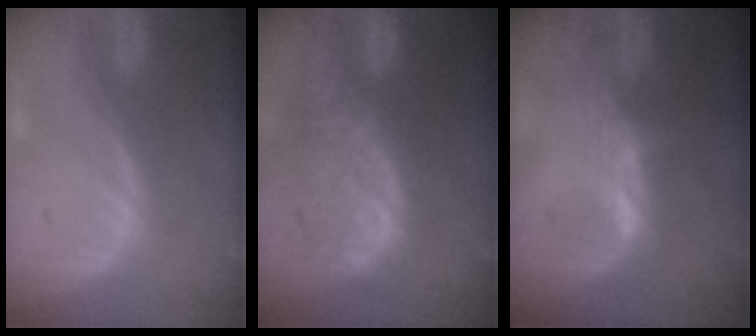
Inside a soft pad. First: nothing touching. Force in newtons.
{"total": 11.5, "press": 9.8, "slide": 5.9}
{"total": 2.3, "press": 2.3, "slide": 0.4}